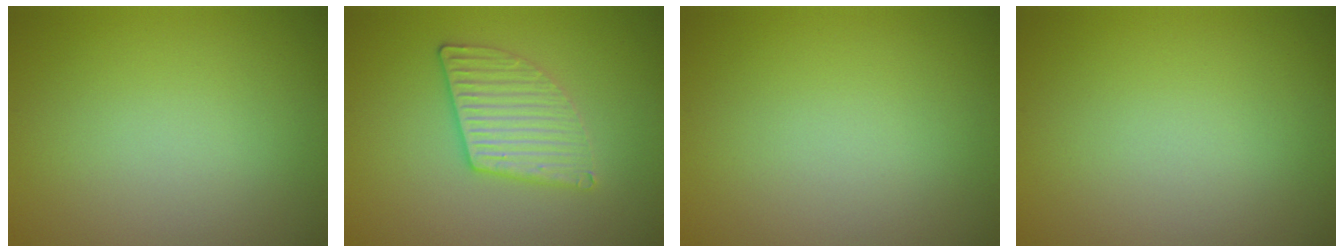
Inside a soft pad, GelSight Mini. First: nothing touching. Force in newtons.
{"total": 3.3, "press": 3.1, "slide": 1.0}
{"total": 0.0}
{"total": 0.0}